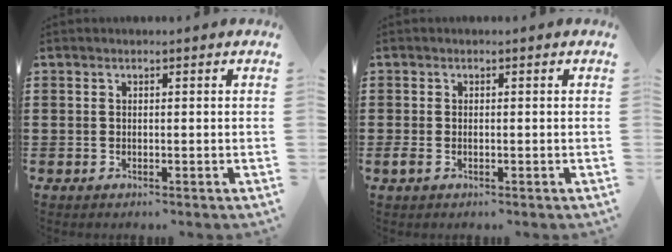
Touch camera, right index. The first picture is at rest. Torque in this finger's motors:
{"motor_torque": [1.08, 1.06, 0.06, 0.04]}